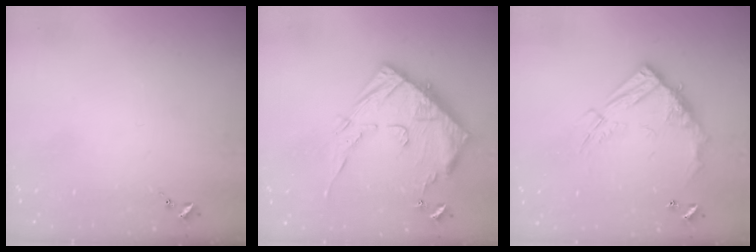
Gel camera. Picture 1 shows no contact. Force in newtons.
{"total": 17.0, "press": 16.9, "slide": 1.5}
{"total": 16.2, "press": 16.2, "slide": 1.4}